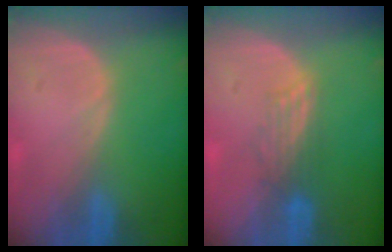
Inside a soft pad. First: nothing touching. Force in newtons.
{"total": 2.7, "press": 2.7, "slide": 0.4}